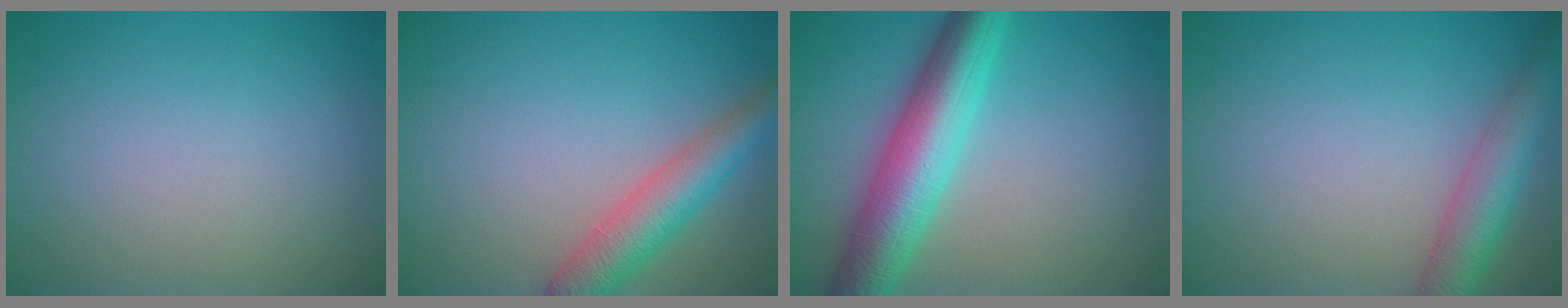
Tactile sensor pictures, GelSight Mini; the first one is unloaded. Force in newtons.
{"total": 4.9, "press": 4.9, "slide": 0.2}
{"total": 8.0, "press": 8.0, "slide": 0.1}
{"total": 5.0, "press": 5.0, "slide": 0.2}